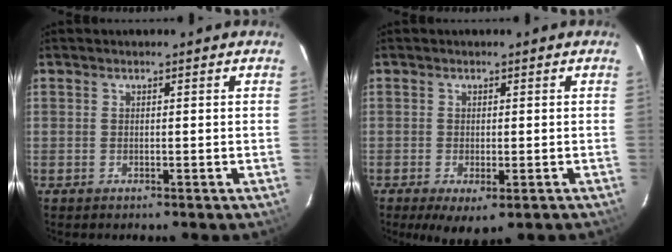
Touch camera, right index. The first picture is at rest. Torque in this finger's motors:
{"motor_torque": [1.21, -0.93, 0.51, 0.06]}